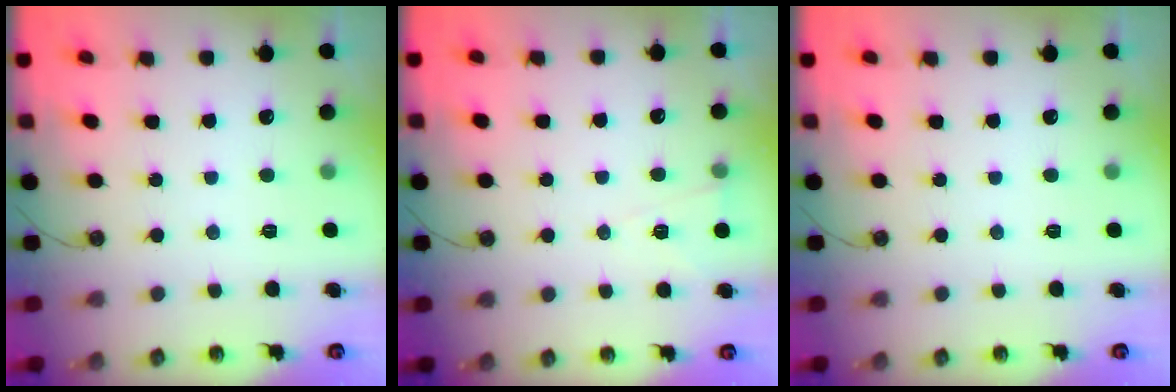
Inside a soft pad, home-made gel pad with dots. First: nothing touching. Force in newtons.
{"total": 5.6, "press": 3.6, "slide": 4.3}
{"total": 0.0}